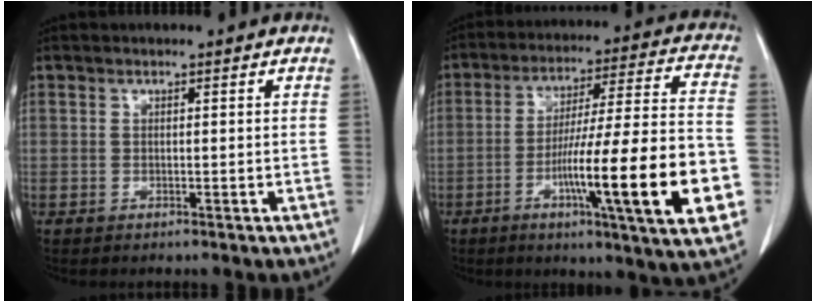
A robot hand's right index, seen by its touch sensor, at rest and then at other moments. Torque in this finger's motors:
{"motor_torque": [2.14, 0.00, 1.05, 0.21]}